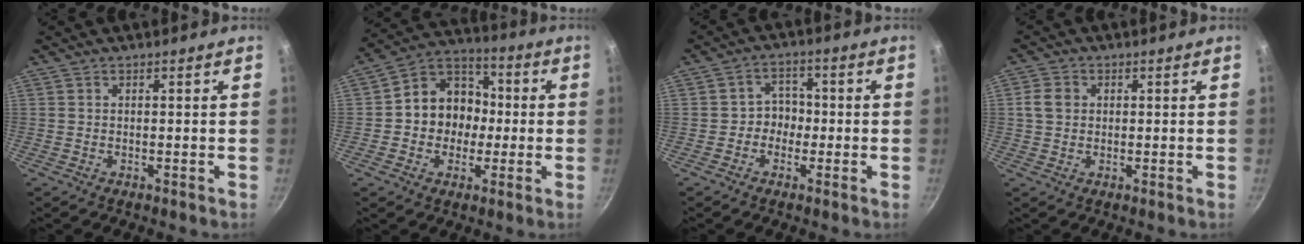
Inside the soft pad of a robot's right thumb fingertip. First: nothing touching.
{"total": 12.7, "force": [-0.8, 11.0, 6.2], "torque": [-0.051, 0.035, -0.032]}
{"total": 4.4, "force": [-1.0, 3.9, 1.8], "torque": [0.012, 0.018, -0.024]}
{"total": 3.7, "force": [0.5, 3.1, 1.9], "torque": [-0.025, 0.007, 0.004]}